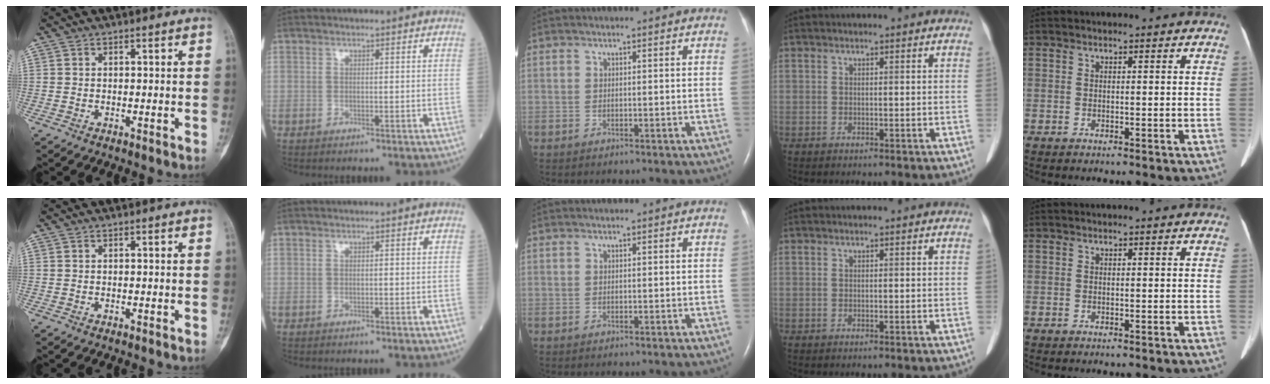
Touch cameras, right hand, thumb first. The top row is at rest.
{}